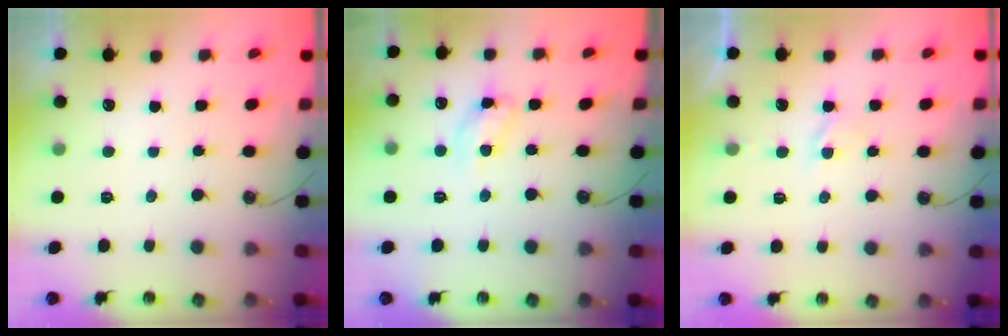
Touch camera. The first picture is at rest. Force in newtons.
{"total": 10.4, "press": 10.3, "slide": 0.8}
{"total": 1.9, "press": 1.9, "slide": 0.4}